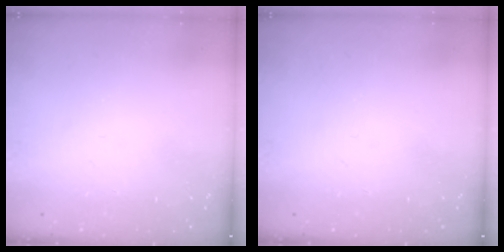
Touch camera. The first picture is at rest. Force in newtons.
{"total": 0.0}